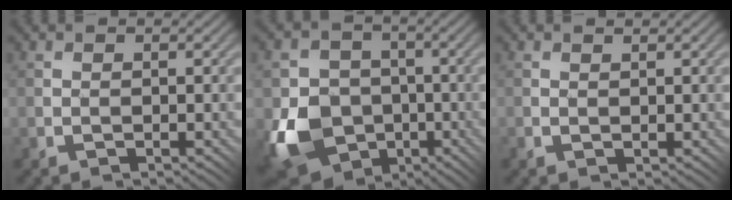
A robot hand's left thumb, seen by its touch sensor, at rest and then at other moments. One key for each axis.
{"total": 11.8, "fx": -4.3, "fy": 9.4, "fz": 5.6, "tx": -0.139, "ty": -0.036, "tz": -0.084}
{"total": 0.6, "fx": 0.5, "fy": 0.0, "fz": 0.2, "tx": -0.007, "ty": 0.001, "tz": 0.012}